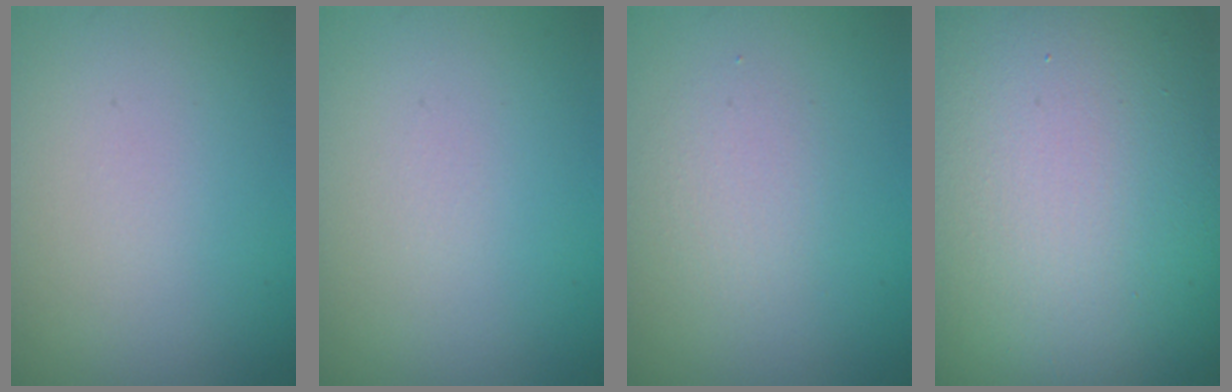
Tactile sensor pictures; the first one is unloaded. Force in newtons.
{"total": 0.0}
{"total": 1.7, "press": 1.7, "slide": 0.2}
{"total": 24.3, "press": 24.3, "slide": 0.8}